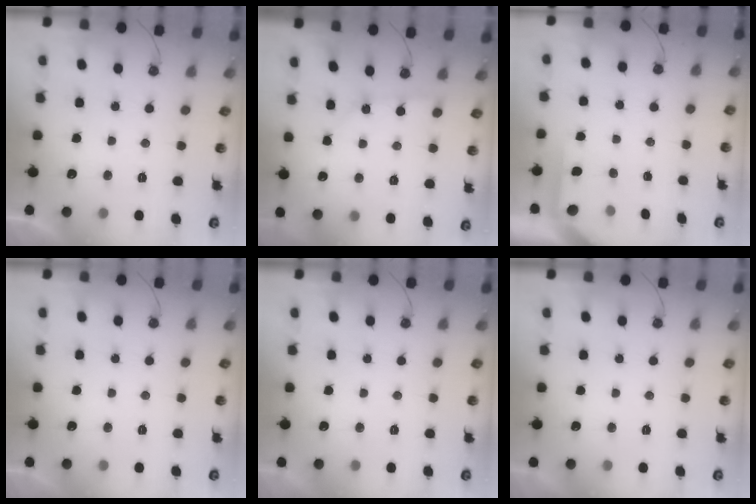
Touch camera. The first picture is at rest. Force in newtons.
{"total": 1.8, "press": 1.8, "slide": 0.2}
{"total": 1.5, "press": 1.5, "slide": 0.3}
{"total": 0.0}
{"total": 0.0}
{"total": 0.0}